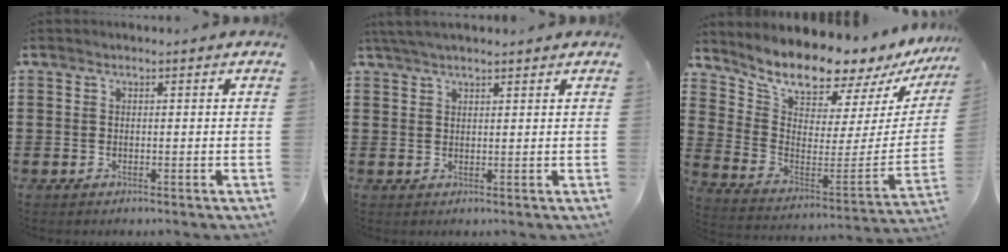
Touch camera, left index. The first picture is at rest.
{"total": 2.3, "force": [2.0, 0.3, 1.2], "torque": [-0.027, 0.004, 0.039]}
{"total": 9.0, "force": [8.6, 1.5, 2.3], "torque": [-0.074, -0.084, 0.142]}